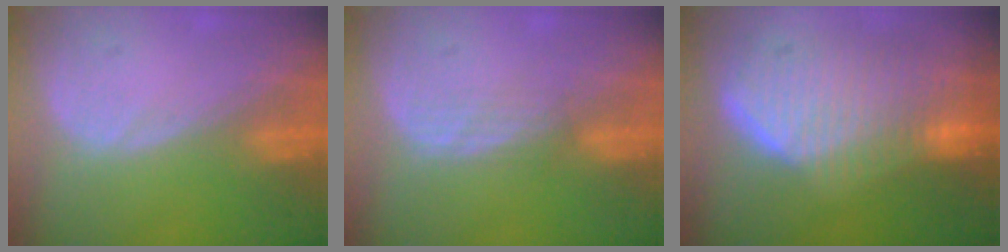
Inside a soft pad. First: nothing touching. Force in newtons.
{"total": 2.4, "press": 2.3, "slide": 0.5}
{"total": 10.0, "press": 9.0, "slide": 4.4}